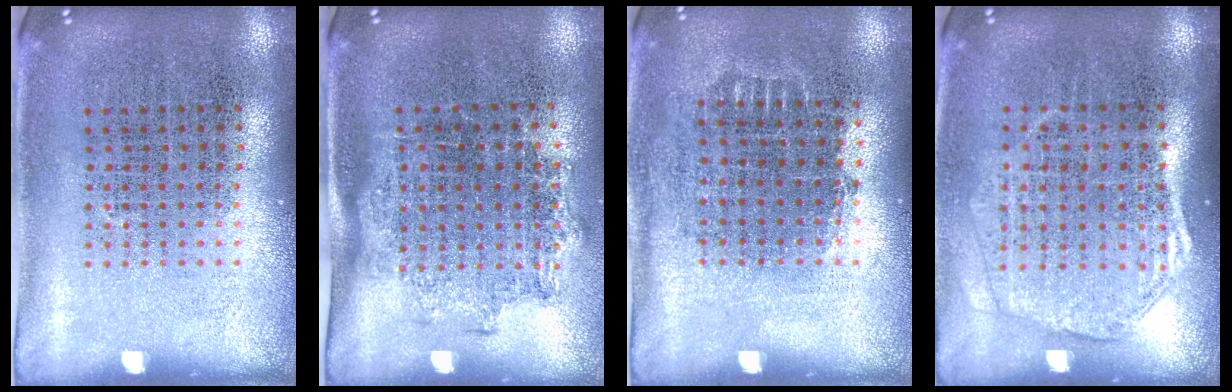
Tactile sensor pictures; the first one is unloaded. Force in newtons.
{"total": 1.3, "press": 1.0, "slide": 0.8}
{"total": 0.7, "press": 0.6, "slide": 0.3}
{"total": 1.7, "press": 1.5, "slide": 0.7}